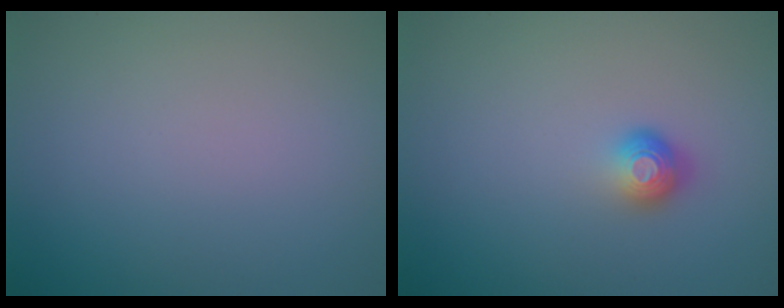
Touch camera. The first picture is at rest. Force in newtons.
{"total": 1.9, "press": 1.3, "slide": 1.4}